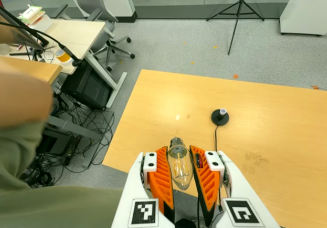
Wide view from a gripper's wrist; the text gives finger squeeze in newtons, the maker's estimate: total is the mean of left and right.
{"total": 19.8, "left": 21.6, "right": 18.0}